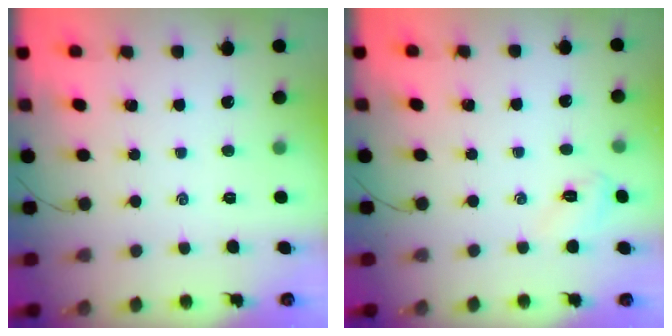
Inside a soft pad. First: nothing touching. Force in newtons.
{"total": 3.6, "press": 3.5, "slide": 1.0}